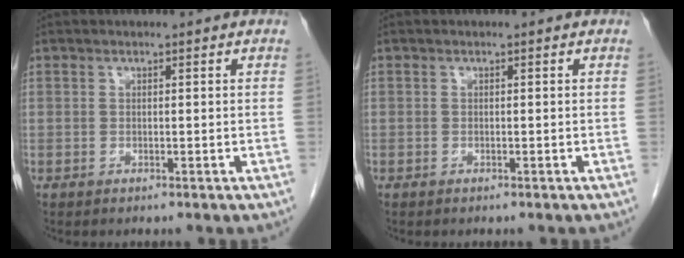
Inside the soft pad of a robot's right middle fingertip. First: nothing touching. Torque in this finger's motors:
{"motor_torque": [1.08, -1.06, -0.13, -0.21]}